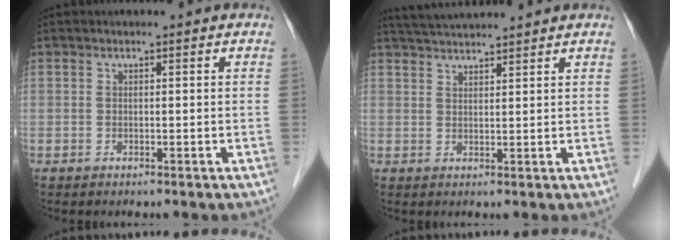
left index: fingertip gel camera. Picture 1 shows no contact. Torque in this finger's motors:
{"motor_torque": [-0.05, -0.77, 0.27, 0.13]}